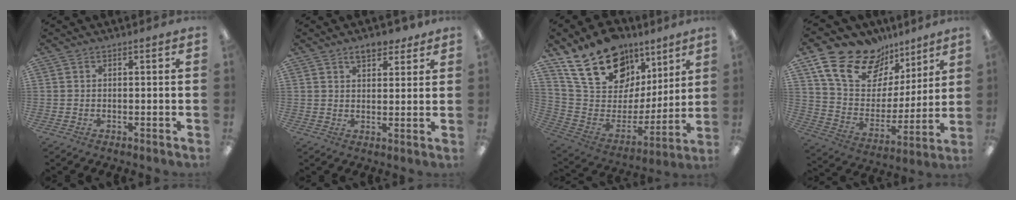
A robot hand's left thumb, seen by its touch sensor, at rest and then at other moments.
{"total": 4.9, "force": [3.7, 2.4, 2.2], "torque": [-0.017, -0.017, 0.064]}
{"total": 21.3, "force": [13.7, 13.2, 9.5], "torque": [-0.165, -0.078, 0.257]}
{"total": 20.1, "force": [13.4, 12.1, 8.6], "torque": [-0.165, -0.074, 0.248]}